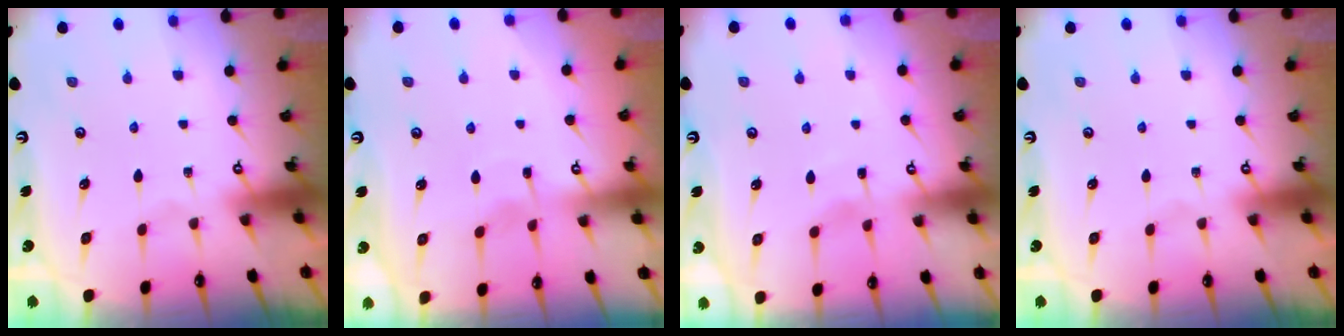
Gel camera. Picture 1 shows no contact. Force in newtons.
{"total": 1.8, "press": 1.7, "slide": 0.3}
{"total": 2.8, "press": 2.7, "slide": 0.3}
{"total": 0.0}